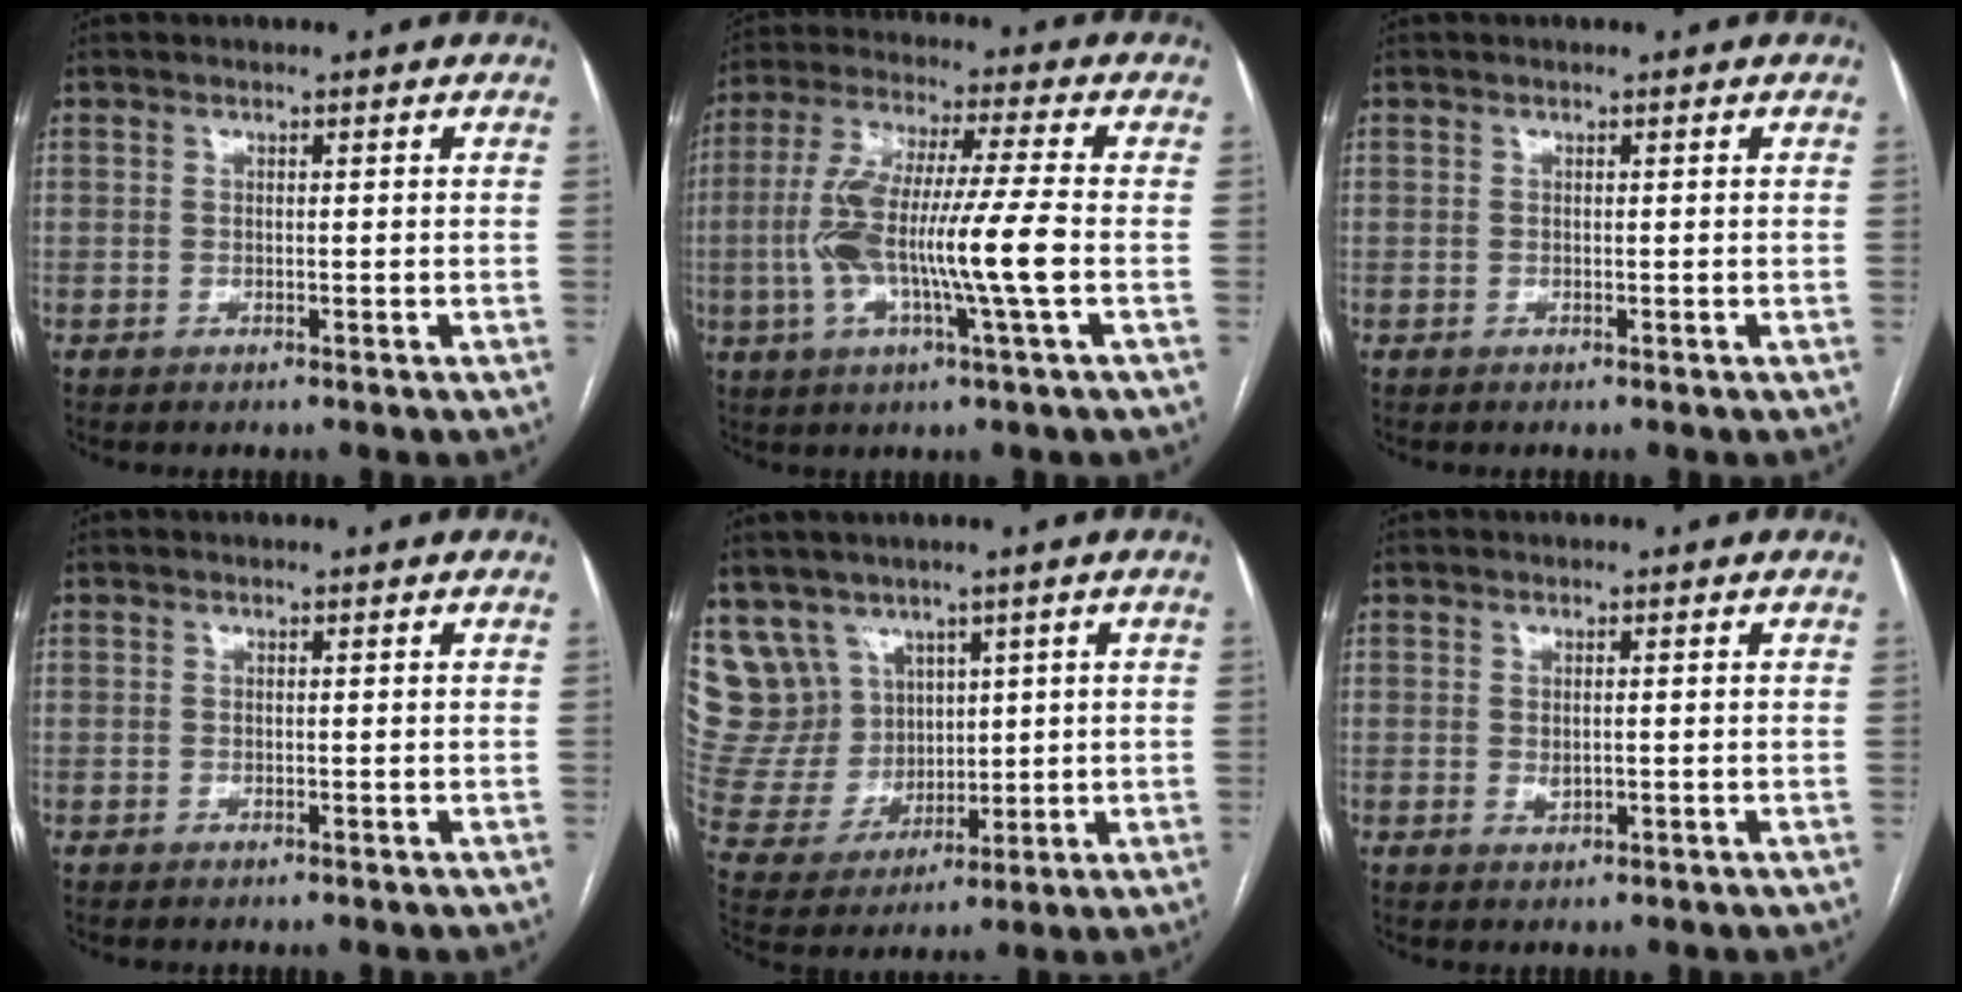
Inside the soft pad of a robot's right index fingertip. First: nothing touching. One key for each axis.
{"total": 13.9, "fx": -2.3, "fy": 0.2, "fz": 13.7, "tx": -0.273, "ty": 0.005, "tz": -0.049}
{"total": 0.0}
{"total": 0.0}
{"total": 10.9, "fx": 6.8, "fy": 8.4, "fz": 1.2, "tx": -0.044, "ty": 0.047, "tz": 0.156}
{"total": 1.4, "fx": 0.1, "fy": 0.7, "fz": 1.2, "tx": -0.023, "ty": -0.004, "tz": 0.006}